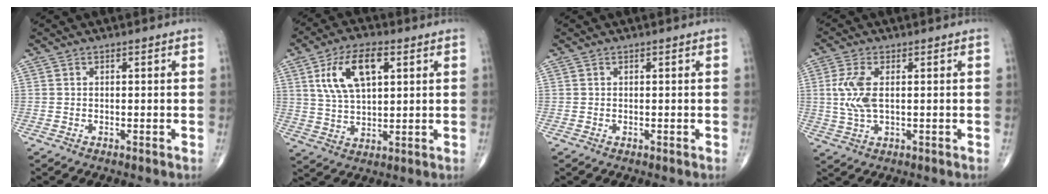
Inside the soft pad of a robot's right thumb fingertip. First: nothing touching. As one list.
[{"total": 11.9, "force": [4.2, 5.7, 9.6], "torque": [-0.176, -0.001, 0.080]}, {"total": 0.0}, {"total": 6.8, "force": [0.8, 3.2, 5.9], "torque": [-0.143, 0.000, 0.018]}]